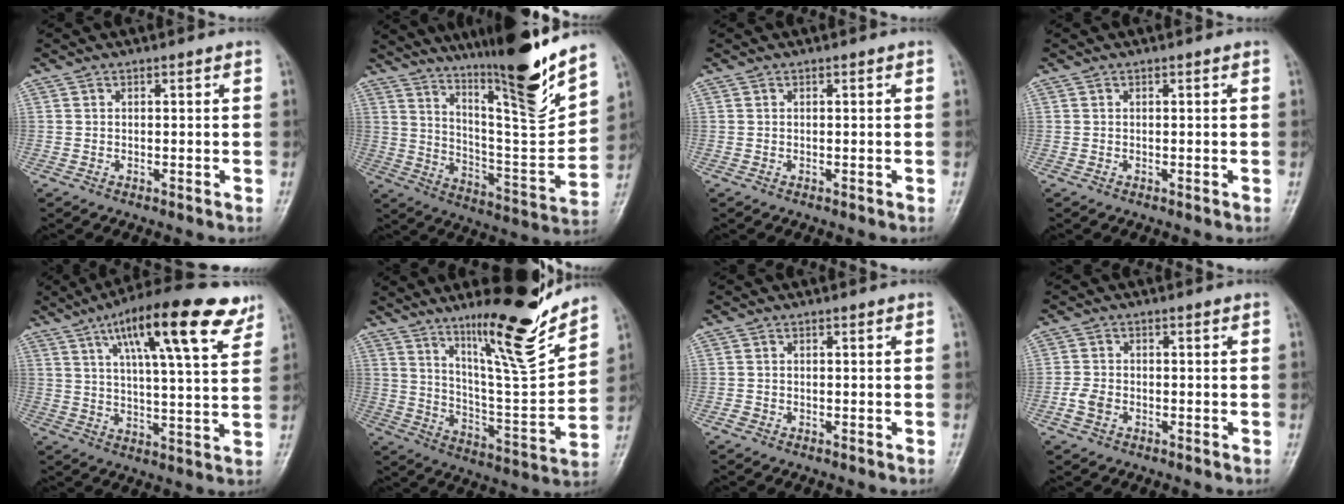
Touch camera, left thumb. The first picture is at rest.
{"total": 21.3, "force": [15.6, 2.1, 14.5], "torque": [-0.192, -0.094, 0.260]}
{"total": 0.0}
{"total": 0.0}
{"total": 19.5, "force": [10.6, 5.0, 15.5], "torque": [-0.218, -0.017, 0.160]}
{"total": 18.6, "force": [13.4, 2.7, 12.6], "torque": [-0.169, -0.096, 0.226]}
{"total": 0.9, "force": [-0.6, 0.6, 0.2], "torque": [-0.006, 0.001, -0.015]}
{"total": 3.4, "force": [-1.5, 2.4, 1.9], "torque": [-0.039, 0.006, -0.030]}